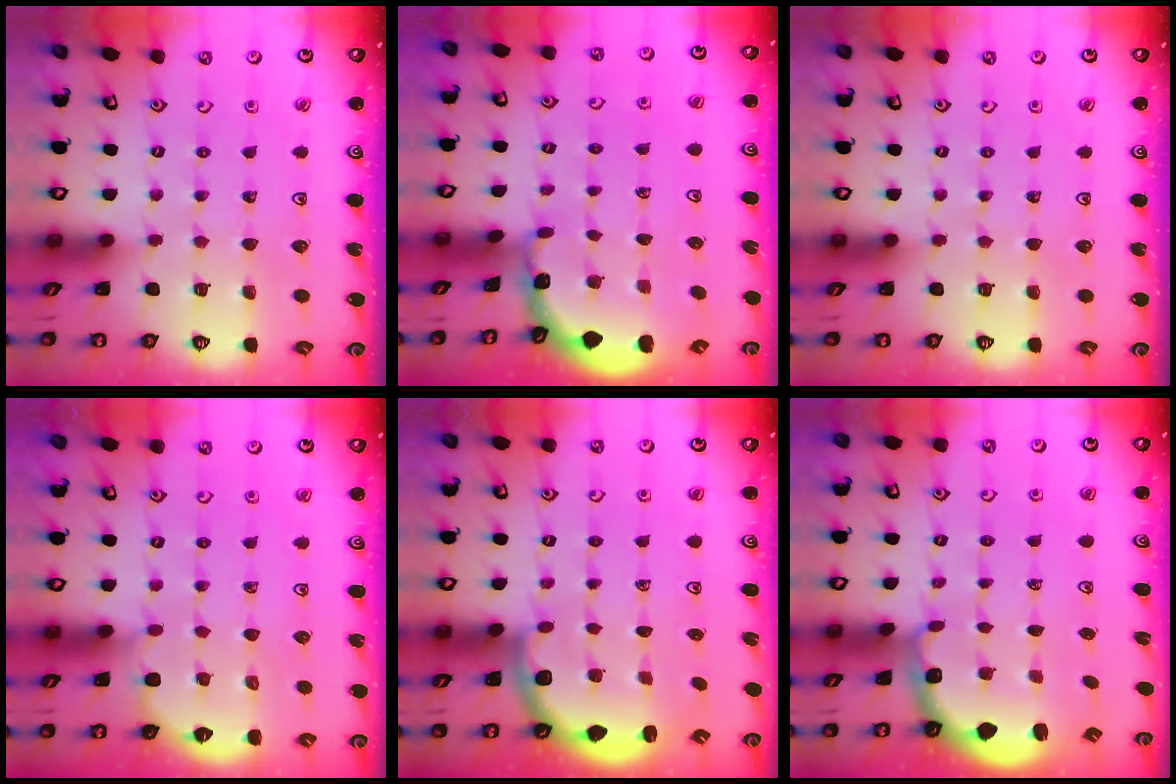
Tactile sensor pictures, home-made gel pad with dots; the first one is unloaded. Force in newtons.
{"total": 1.5, "press": 1.5, "slide": 0.1}
{"total": 0.0}
{"total": 3.0, "press": 2.9, "slide": 0.5}
{"total": 2.6, "press": 2.5, "slide": 0.6}
{"total": 2.4, "press": 1.1, "slide": 2.1}